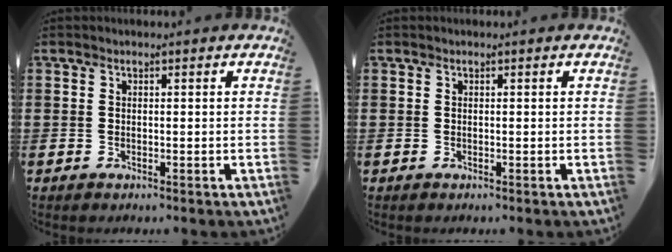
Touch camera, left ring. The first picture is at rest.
{"total": 0.0}